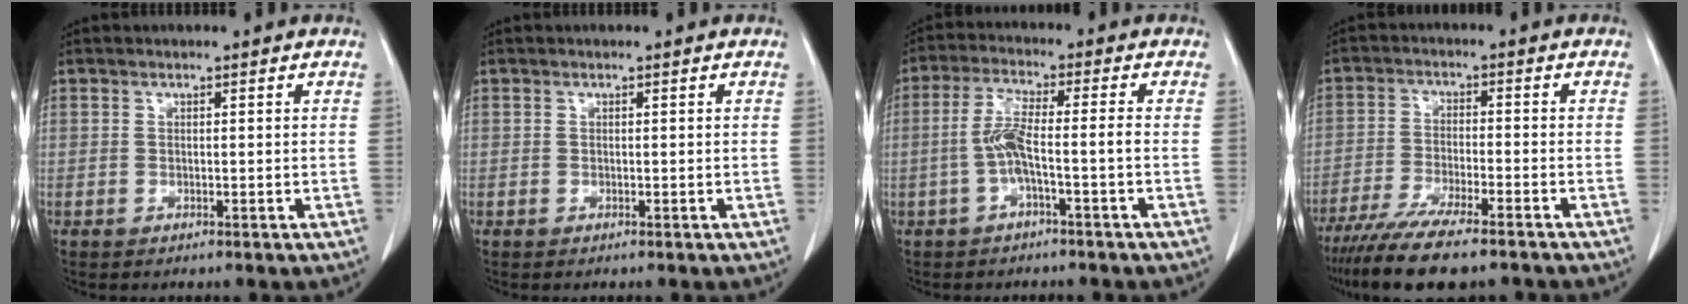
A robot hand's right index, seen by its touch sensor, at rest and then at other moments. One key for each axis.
{"total": 0.0}
{"total": 5.3, "fx": -1.5, "fy": 0.0, "fz": 5.1, "tx": -0.105, "ty": 0.015, "tz": -0.025}
{"total": 12.7, "fx": -10.4, "fy": 1.5, "fz": 7.2, "tx": -0.121, "ty": -0.029, "tz": -0.167}